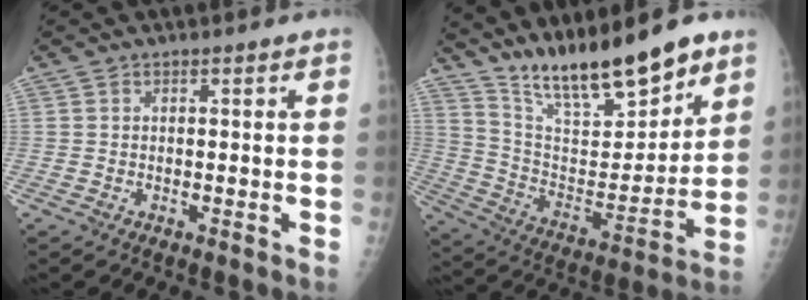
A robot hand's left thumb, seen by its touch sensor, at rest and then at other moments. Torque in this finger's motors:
{"motor_torque": [0.34, 0.09, -0.07, -0.59, 0.13]}